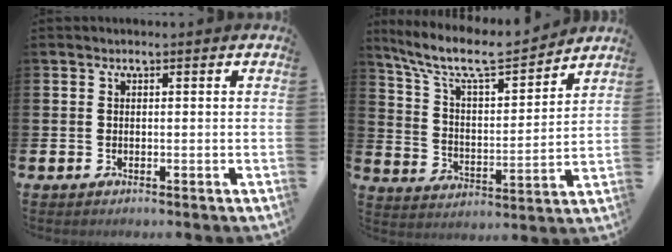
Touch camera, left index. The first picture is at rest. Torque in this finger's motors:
{"motor_torque": [0.96, -1.18, 0.29, 0.21]}